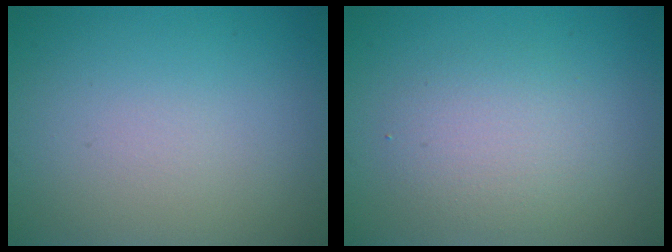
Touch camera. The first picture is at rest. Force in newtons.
{"total": 2.8, "press": 2.8, "slide": 0.2}